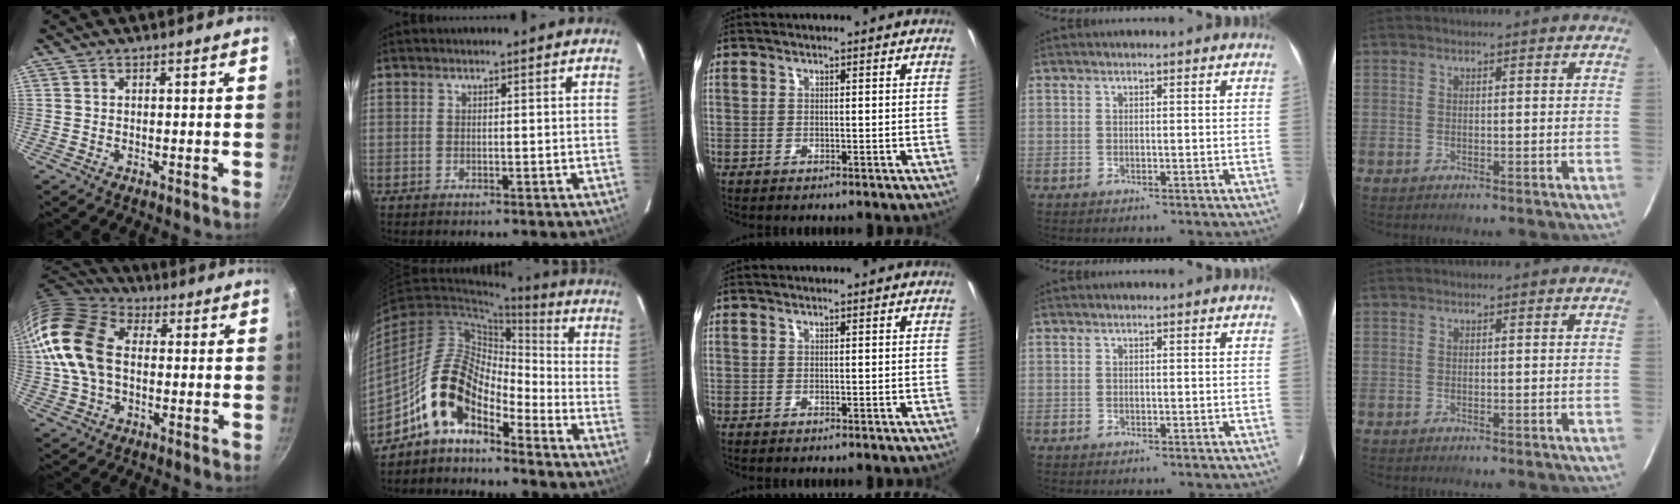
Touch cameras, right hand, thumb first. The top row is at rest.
{"thumb": {"total": 18.5, "force": [1.0, 12.8, 13.4], "torque": [-0.259, 0.032, 0.008]}, "index": {"total": 12.0, "force": [-8.1, 5.1, 7.3], "torque": [-0.139, 0.025, -0.164]}}